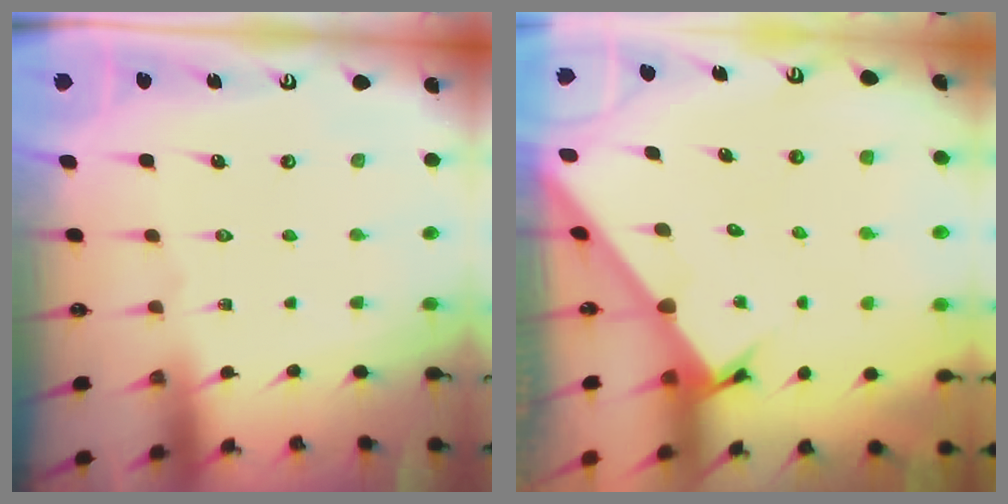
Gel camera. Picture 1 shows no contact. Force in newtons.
{"total": 2.4, "press": 2.4, "slide": 0.2}